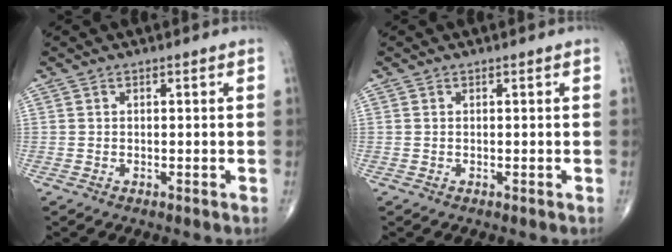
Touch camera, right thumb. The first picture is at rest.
{"total": 0.0}